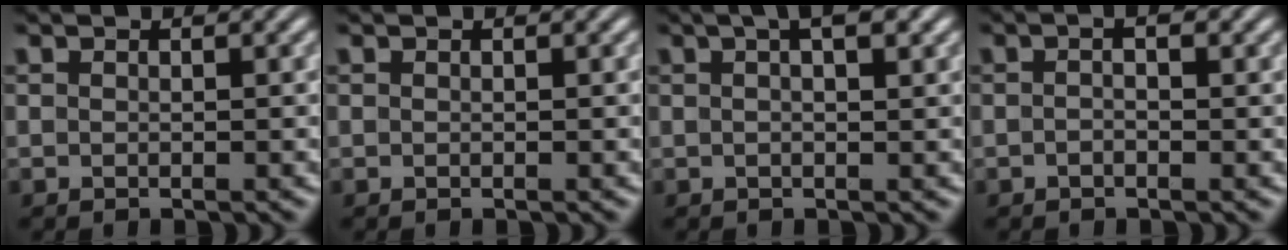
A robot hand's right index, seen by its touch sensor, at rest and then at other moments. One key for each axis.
{"total": 0.0}
{"total": 3.5, "fx": 1.5, "fy": 0.9, "fz": 3.0, "tx": -0.039, "ty": 0.014, "tz": 0.015}
{"total": 1.4, "fx": 0.0, "fy": 0.6, "fz": 1.3, "tx": -0.015, "ty": 0.006, "tz": -0.007}